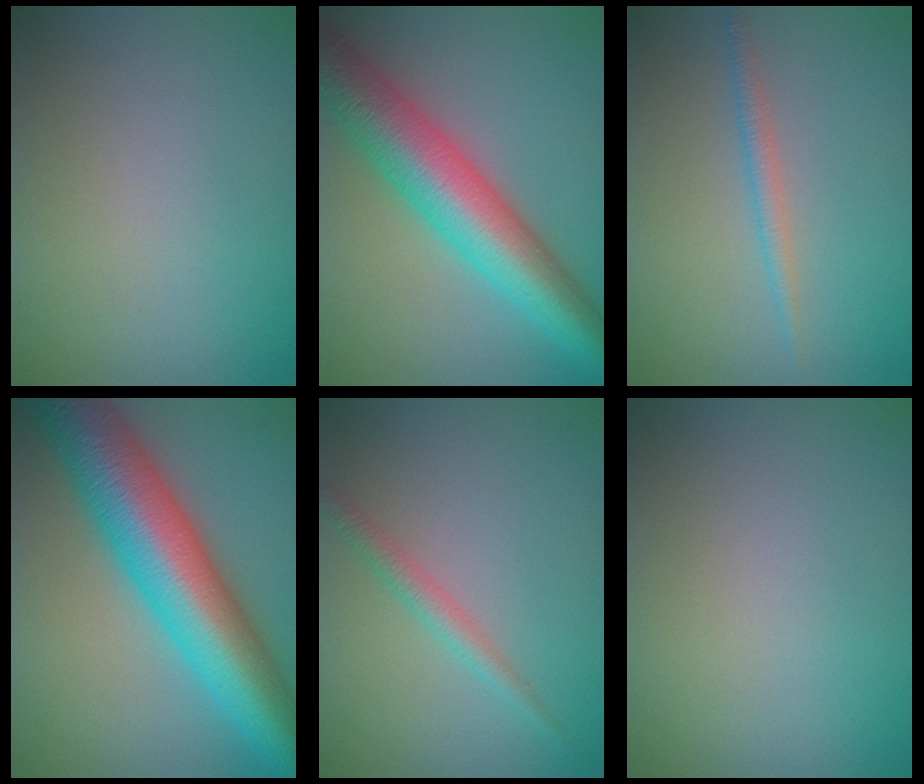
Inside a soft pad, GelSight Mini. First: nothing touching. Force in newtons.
{"total": 9.7, "press": 9.7, "slide": 0.2}
{"total": 1.5, "press": 1.5, "slide": 0.1}
{"total": 13.1, "press": 13.1, "slide": 0.2}
{"total": 1.8, "press": 1.8, "slide": 0.0}
{"total": 0.0}